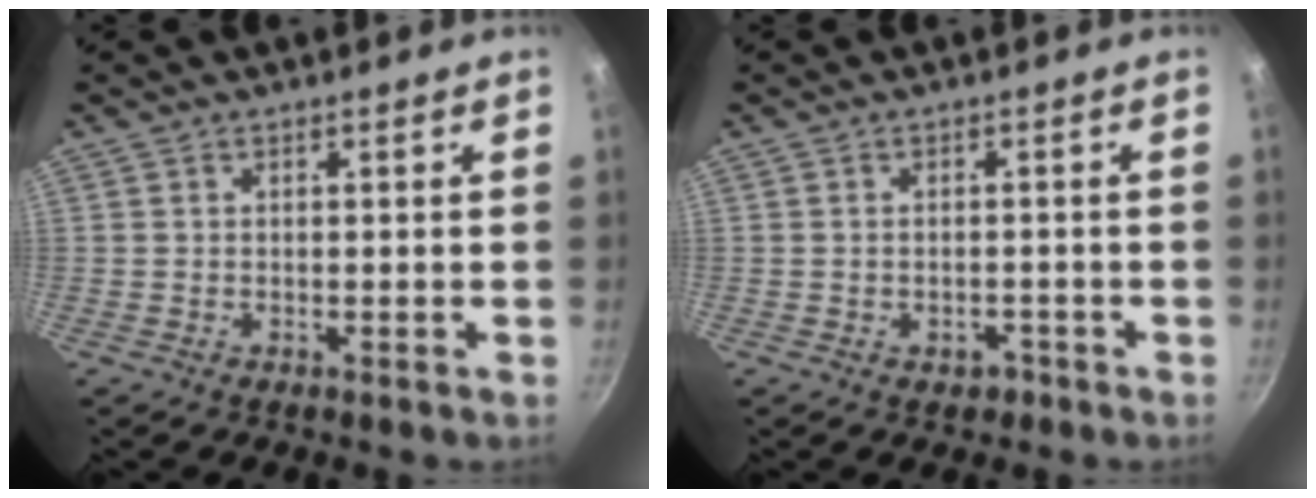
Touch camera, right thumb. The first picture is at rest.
{"total": 2.1, "force": [-1.1, 1.5, 0.9], "torque": [-0.006, 0.013, -0.011]}